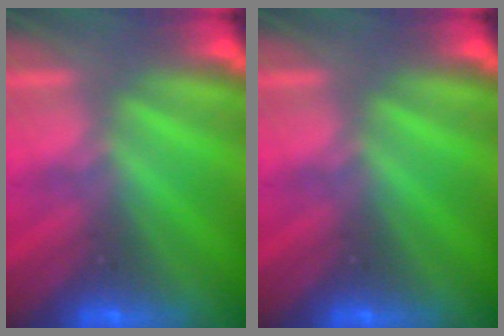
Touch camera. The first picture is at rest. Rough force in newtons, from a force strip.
{"total": 0.0}